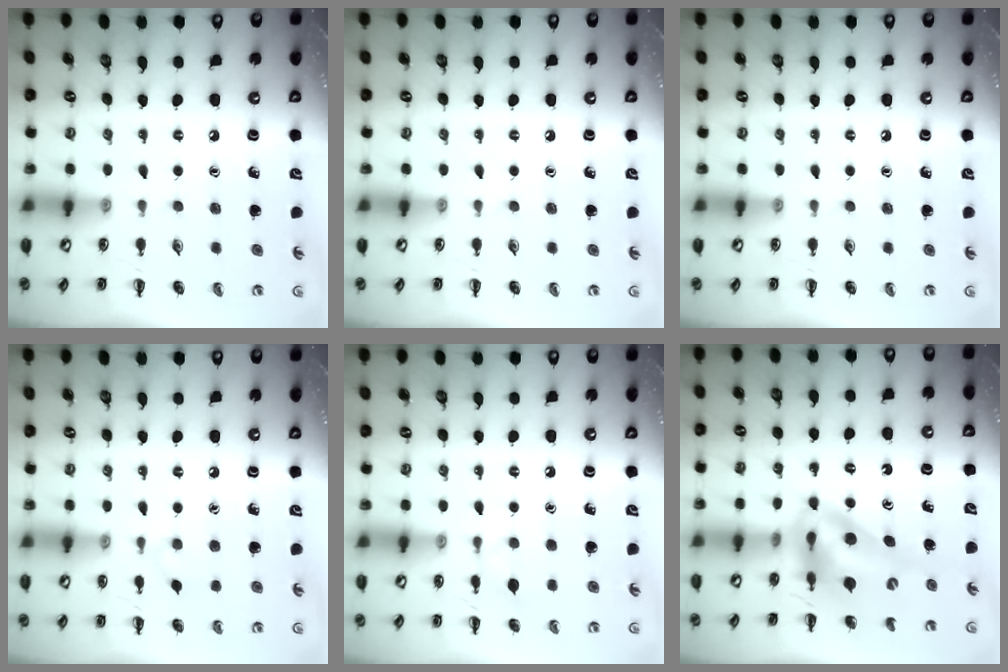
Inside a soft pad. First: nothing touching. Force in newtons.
{"total": 0.0}
{"total": 0.0}
{"total": 3.8, "press": 3.5, "slide": 1.5}
{"total": 4.0, "press": 4.0, "slide": 0.7}
{"total": 10.3, "press": 9.8, "slide": 3.2}